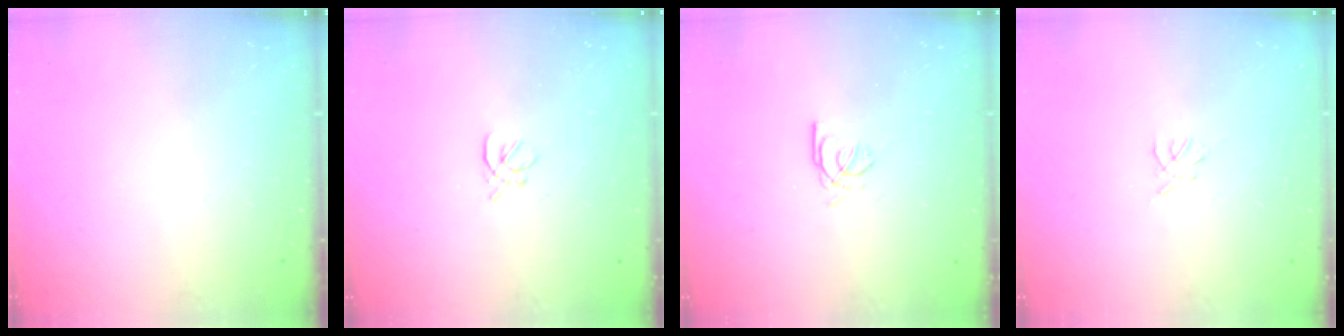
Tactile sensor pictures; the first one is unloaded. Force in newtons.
{"total": 2.1, "press": 2.0, "slide": 0.7}
{"total": 2.7, "press": 2.7, "slide": 0.4}
{"total": 0.0}